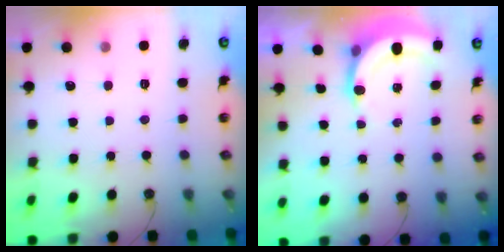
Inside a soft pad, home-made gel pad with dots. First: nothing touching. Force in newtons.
{"total": 6.1, "press": 6.1, "slide": 0.8}